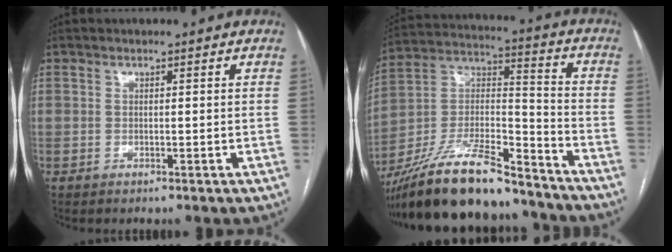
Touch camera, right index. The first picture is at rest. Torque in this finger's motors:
{"motor_torque": [1.08, -1.06, 0.53, 0.16]}